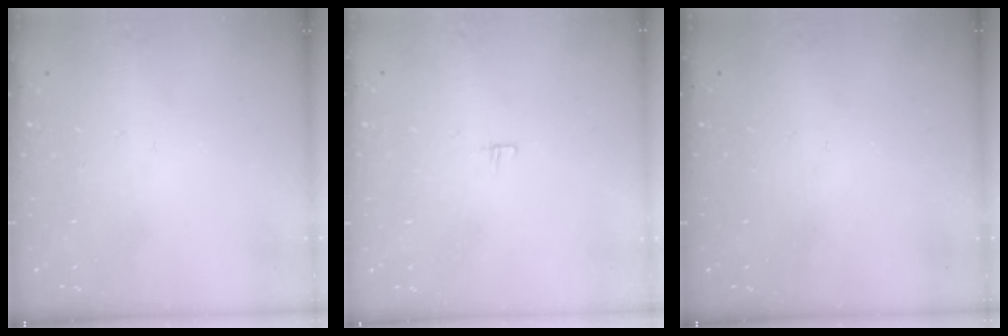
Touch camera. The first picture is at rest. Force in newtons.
{"total": 3.3, "press": 3.3, "slide": 0.2}
{"total": 0.0}